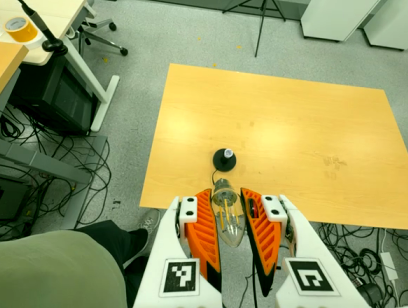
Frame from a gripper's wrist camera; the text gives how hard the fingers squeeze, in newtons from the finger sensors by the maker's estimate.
{"total": 20.3, "left": 21.9, "right": 18.8}